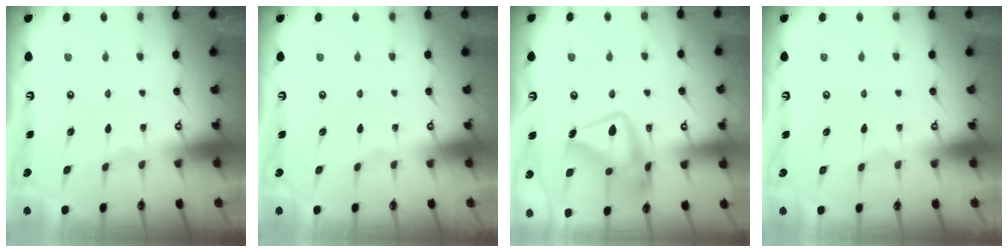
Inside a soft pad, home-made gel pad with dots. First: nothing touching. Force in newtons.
{"total": 0.0}
{"total": 17.9, "press": 17.9, "slide": 1.1}
{"total": 3.8, "press": 3.8, "slide": 0.1}